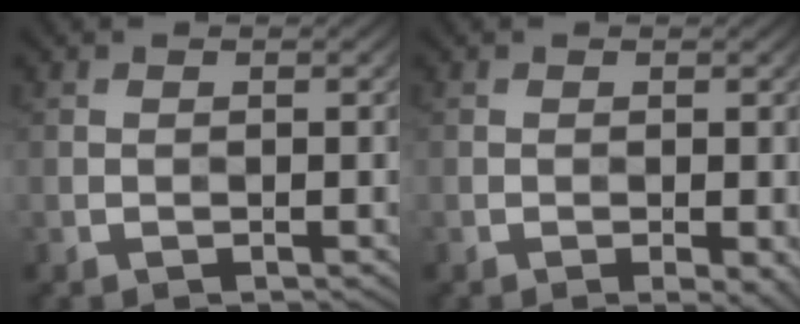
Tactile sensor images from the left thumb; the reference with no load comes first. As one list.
[{"total": 1.7, "force": [-0.5, 0.3, 1.7], "torque": [-0.024, -0.003, -0.005]}]